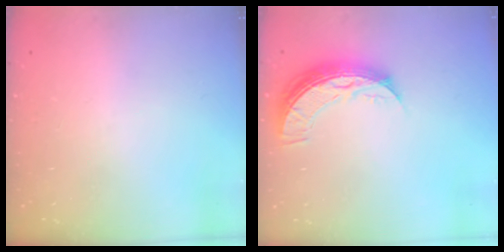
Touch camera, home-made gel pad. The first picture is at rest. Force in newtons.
{"total": 9.8, "press": 9.8, "slide": 0.7}